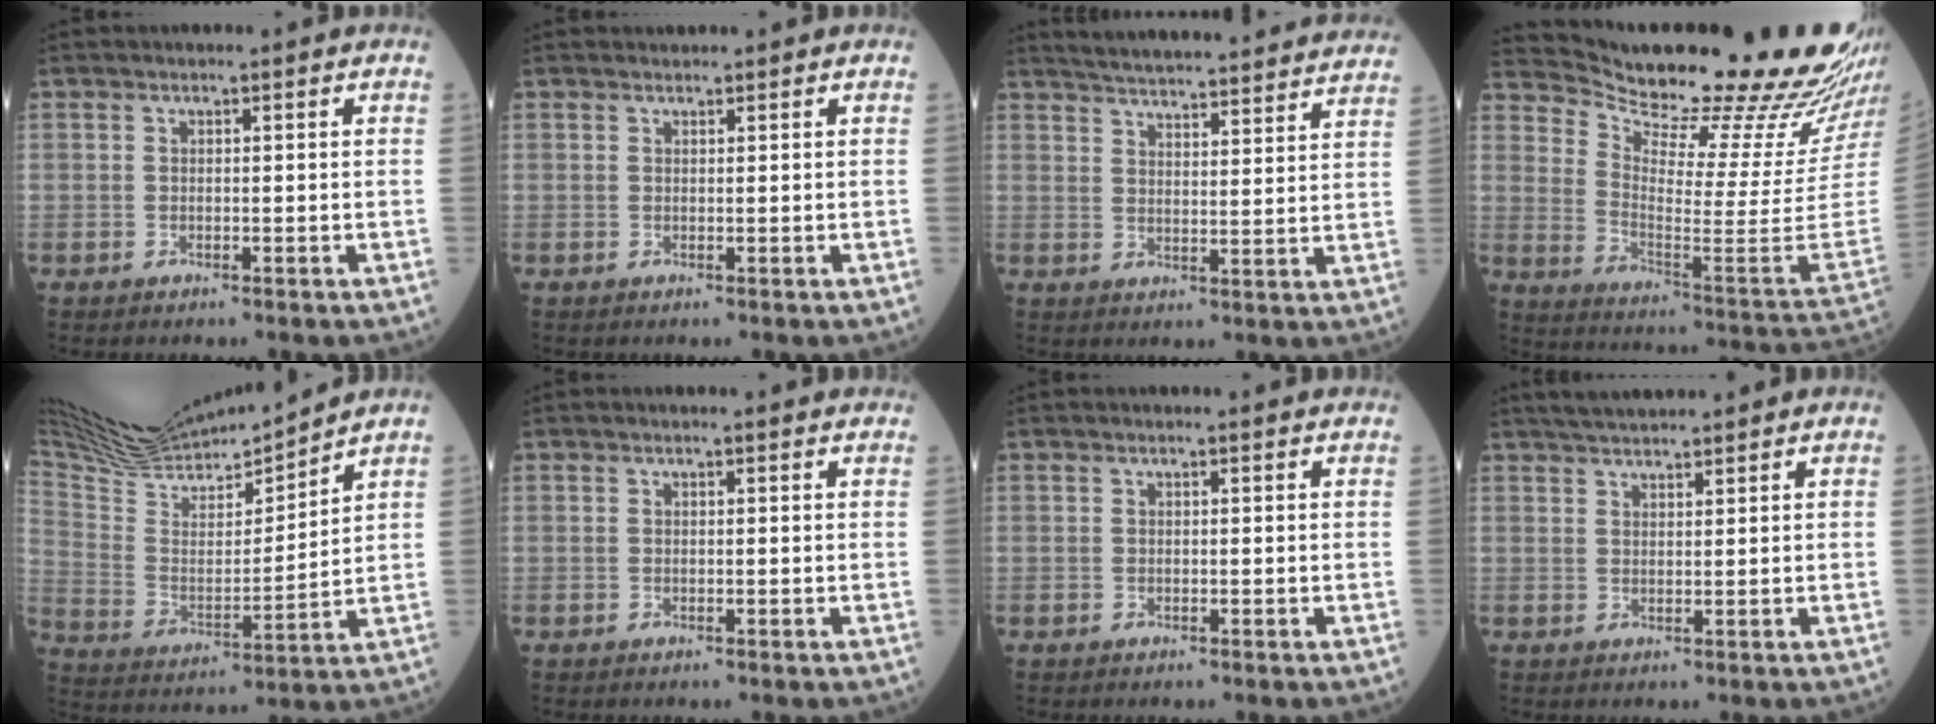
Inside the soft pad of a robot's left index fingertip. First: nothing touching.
{"total": 0.8, "force": [0.8, 0.2, -0.1], "torque": [-0.003, 0.012, 0.016]}
{"total": 26.3, "force": [24.6, 2.3, 8.8], "torque": [-0.135, -0.036, 0.306]}
{"total": 28.2, "force": [25.3, 1.1, 12.4], "torque": [-0.204, -0.128, 0.338]}
{"total": 16.4, "force": [15.7, 1.1, 4.6], "torque": [-0.104, -0.008, 0.285]}
{"total": 2.2, "force": [2.1, 0.3, 0.6], "torque": [-0.010, 0.001, 0.011]}
{"total": 1.5, "force": [1.5, 0.2, 0.4], "torque": [-0.009, 0.000, 0.006]}
{"total": 5.7, "force": [5.2, 0.8, 2.3], "torque": [-0.040, 0.027, 0.085]}